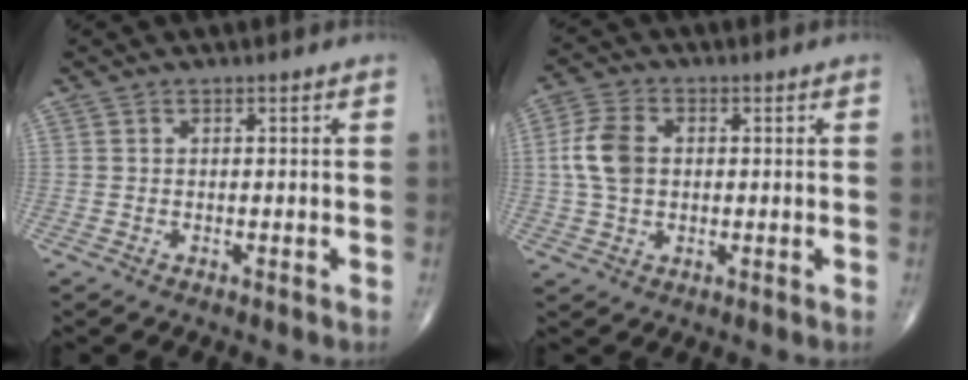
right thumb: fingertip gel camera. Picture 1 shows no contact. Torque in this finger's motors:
{"motor_torque": [-0.31, 0.70, 0.97, 0.14, 0.06]}